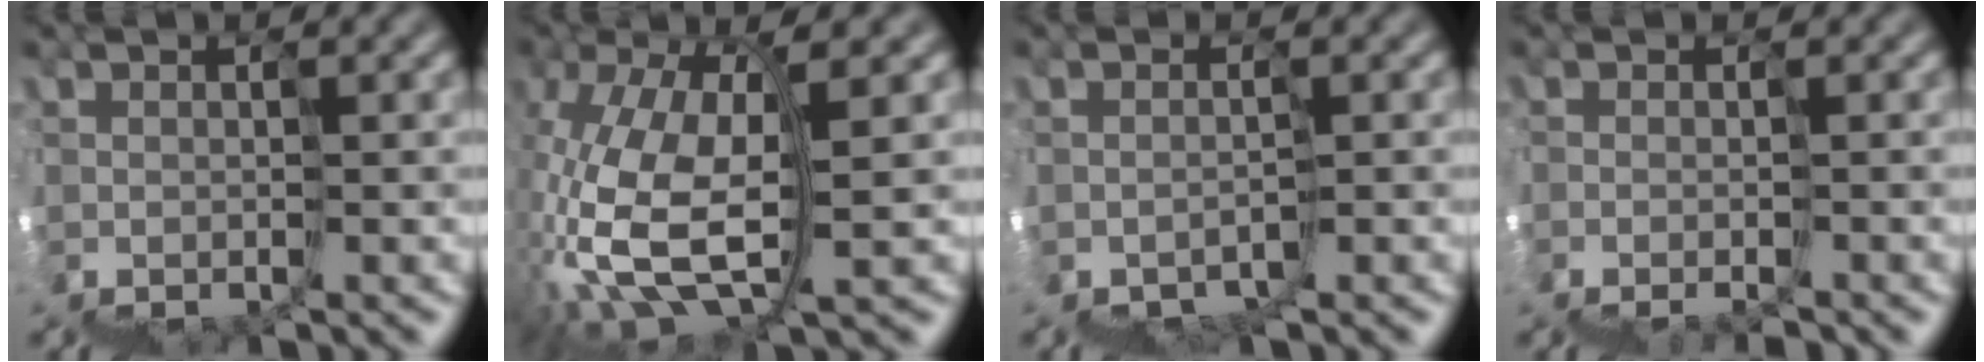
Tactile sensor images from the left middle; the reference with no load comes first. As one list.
[{"total": 7.2, "force": [-0.2, 3.3, 6.4], "torque": [-0.169, 0.010, 0.001]}, {"total": 2.2, "force": [-2.2, -0.3, -0.3], "torque": [-0.005, -0.003, -0.046]}, {"total": 3.3, "force": [-2.4, 0.9, 2.1], "torque": [-0.019, -0.019, -0.028]}]